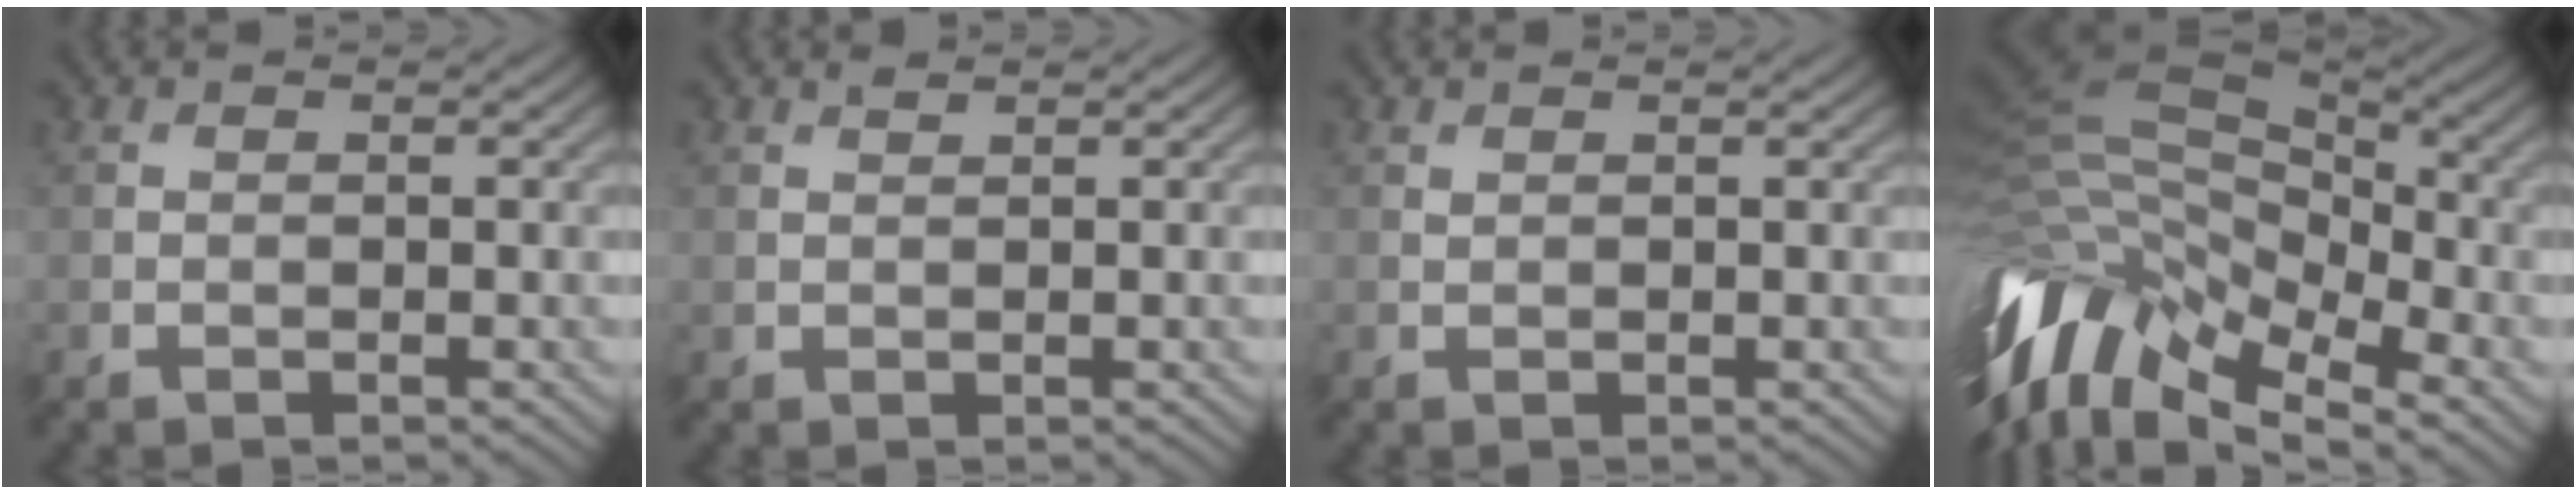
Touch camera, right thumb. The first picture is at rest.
{"total": 0.6, "force": [0.6, 0.1, 0.2], "torque": [-0.006, -0.001, 0.014]}
{"total": 0.6, "force": [0.5, 0.1, 0.3], "torque": [-0.006, -0.002, 0.011]}
{"total": 14.5, "force": [-6.3, 8.2, 10.2], "torque": [-0.248, -0.028, -0.104]}